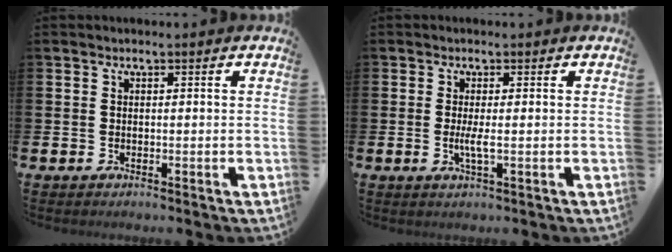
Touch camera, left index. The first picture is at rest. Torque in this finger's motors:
{"motor_torque": [0.56, 0.25, 0.09, 0.06]}